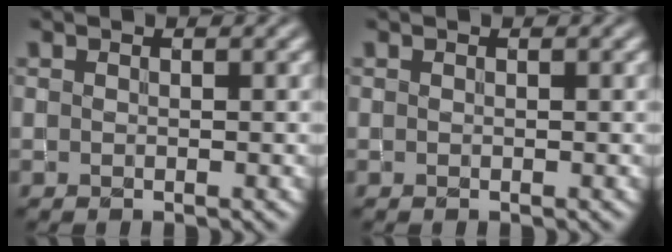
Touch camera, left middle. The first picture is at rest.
{"total": 0.0}